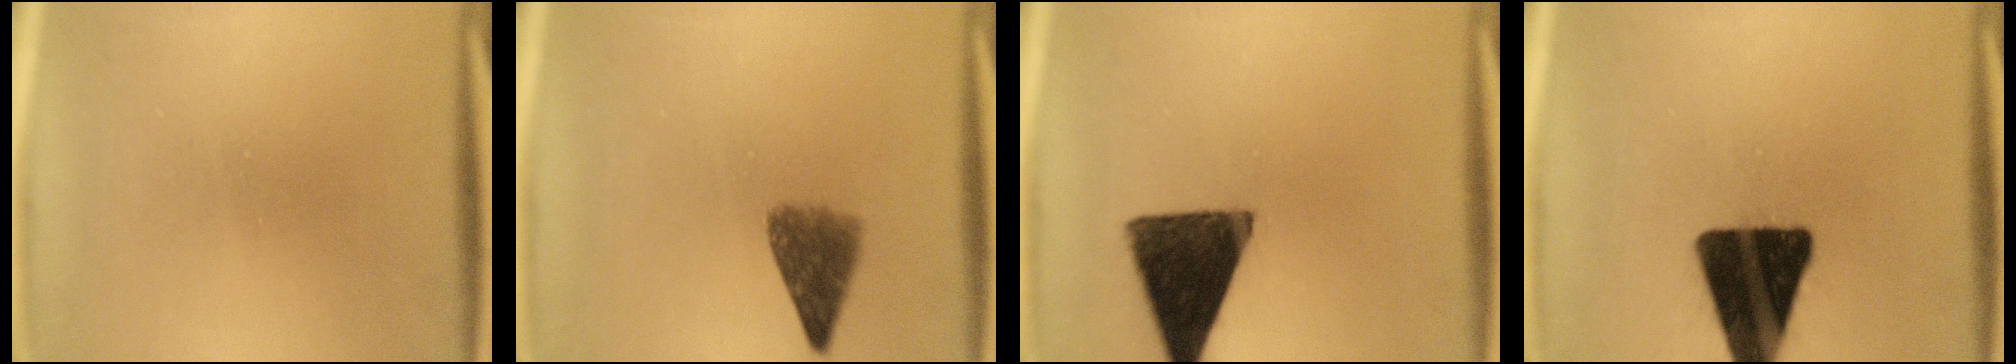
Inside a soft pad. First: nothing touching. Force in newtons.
{"total": 5.3}
{"total": 15.2}
{"total": 19.3}